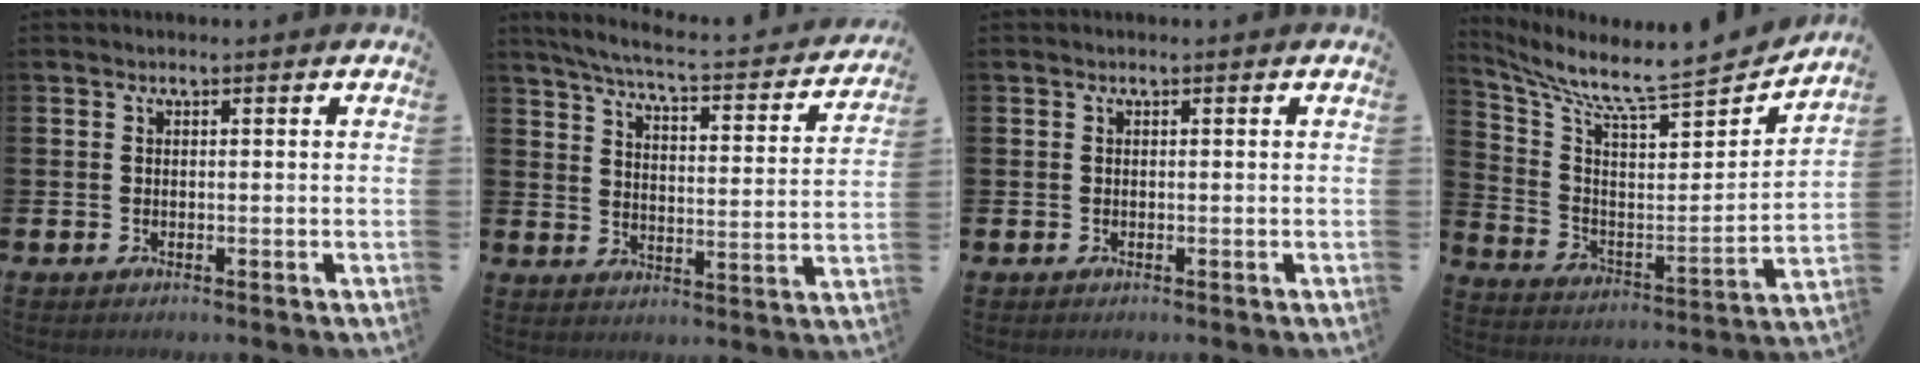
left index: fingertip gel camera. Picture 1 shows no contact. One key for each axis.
{"total": 5.3, "fx": 4.8, "fy": 0.4, "fz": 2.2, "tx": -0.062, "ty": -0.042, "tz": 0.072}
{"total": 0.0}
{"total": 8.9, "fx": 8.2, "fy": 0.9, "fz": 3.4, "tx": -0.086, "ty": -0.085, "tz": 0.126}